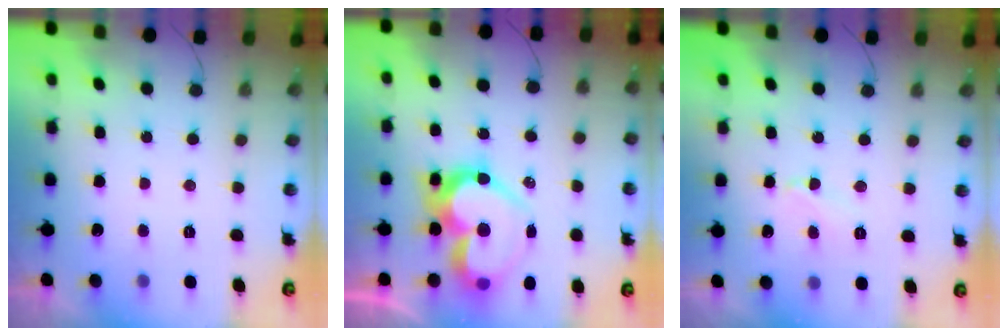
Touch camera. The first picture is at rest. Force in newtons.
{"total": 20.1, "press": 20.0, "slide": 1.8}
{"total": 5.0, "press": 5.0, "slide": 0.5}